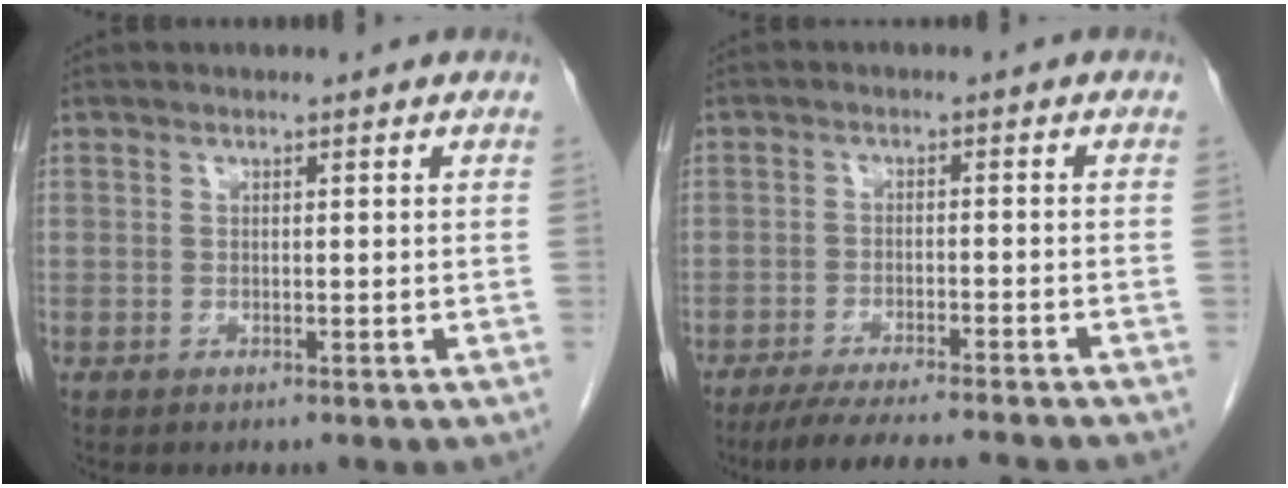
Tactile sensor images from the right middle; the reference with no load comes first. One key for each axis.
{"total": 12.1, "fx": -10.7, "fy": -0.1, "fz": 5.7, "tx": -0.067, "ty": -0.019, "tz": -0.154}